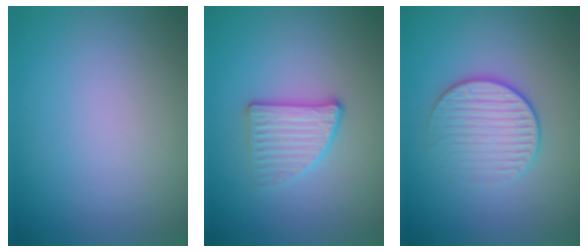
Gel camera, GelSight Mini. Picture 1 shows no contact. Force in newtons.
{"total": 2.7, "press": 2.6, "slide": 0.8}
{"total": 3.2, "press": 2.9, "slide": 1.4}